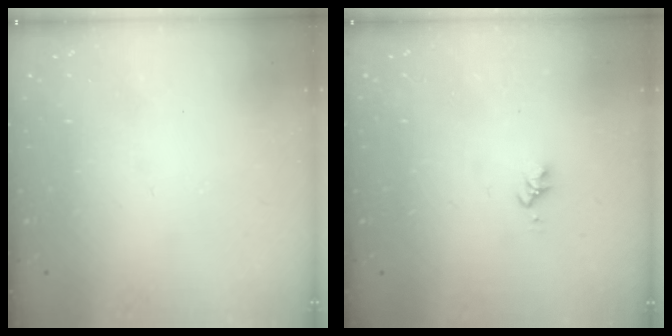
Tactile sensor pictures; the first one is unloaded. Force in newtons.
{"total": 2.6, "press": 2.6, "slide": 0.4}